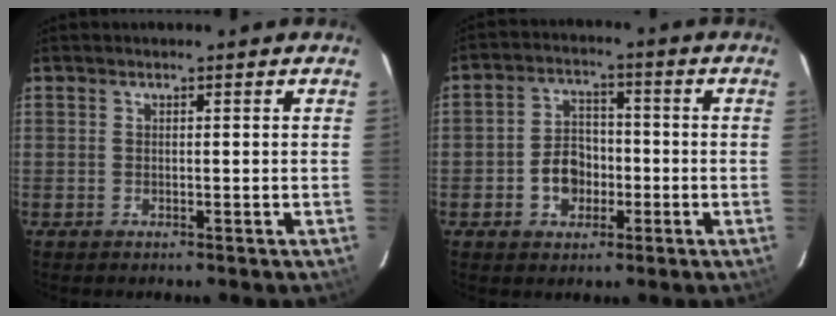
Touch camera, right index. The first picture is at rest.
{"total": 6.8, "force": [-2.2, 5.5, 3.4], "torque": [-0.069, 0.021, -0.030]}